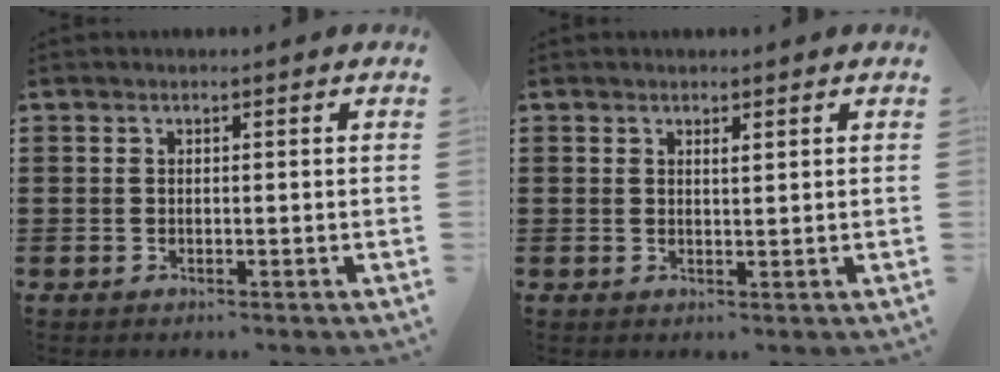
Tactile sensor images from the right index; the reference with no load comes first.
{"total": 0.9, "force": [0.7, 0.2, 0.5], "torque": [-0.012, 0.001, 0.012]}